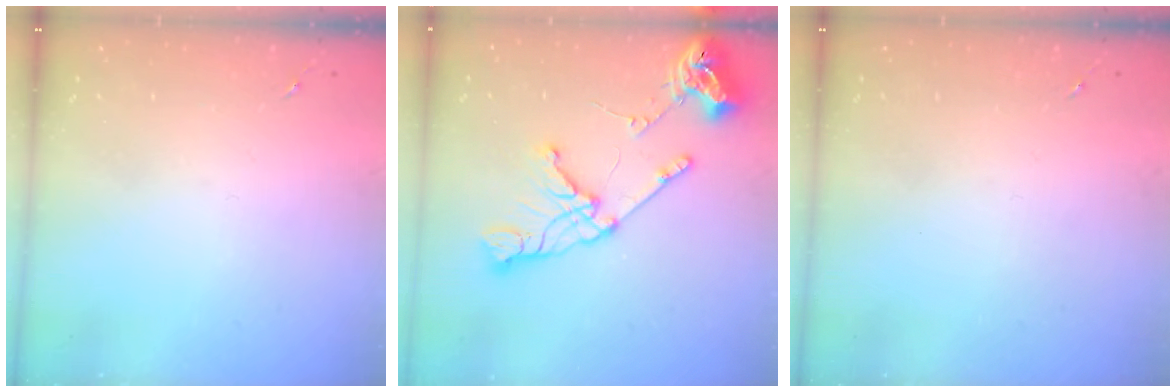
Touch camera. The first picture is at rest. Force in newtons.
{"total": 18.8, "press": 18.7, "slide": 1.7}
{"total": 0.0}